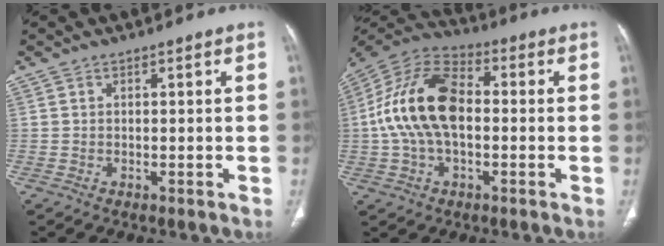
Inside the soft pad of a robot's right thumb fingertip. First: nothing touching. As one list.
[{"total": 16.3, "force": [-0.4, 9.7, 13.2], "torque": [-0.253, 0.037, -0.016]}]